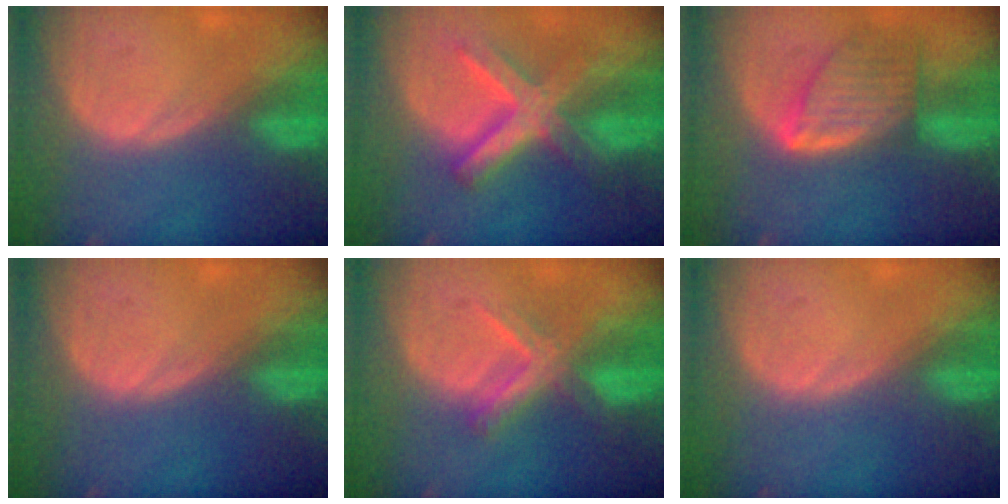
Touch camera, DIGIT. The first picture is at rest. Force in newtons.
{"total": 8.9, "press": 8.9, "slide": 0.7}
{"total": 8.0, "press": 7.2, "slide": 3.6}
{"total": 0.0}
{"total": 5.8, "press": 5.8, "slide": 0.5}
{"total": 0.0}